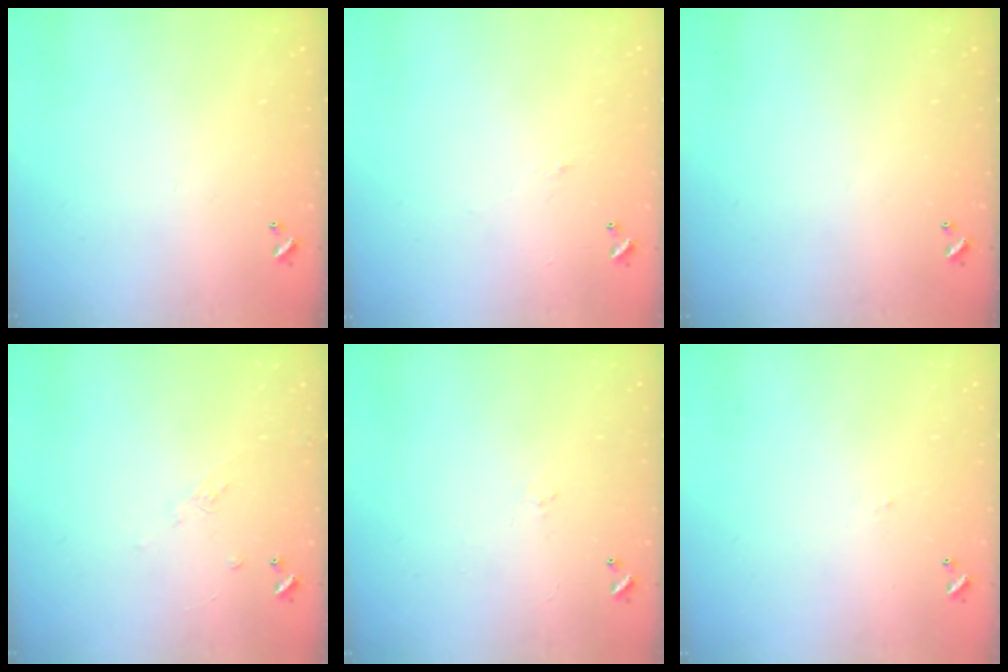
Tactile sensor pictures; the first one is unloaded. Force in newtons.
{"total": 0.8, "press": 0.6, "slide": 0.6}
{"total": 0.0}
{"total": 6.5, "press": 6.4, "slide": 0.9}
{"total": 0.5, "press": 0.1, "slide": 0.5}
{"total": 2.1, "press": 2.1, "slide": 0.2}